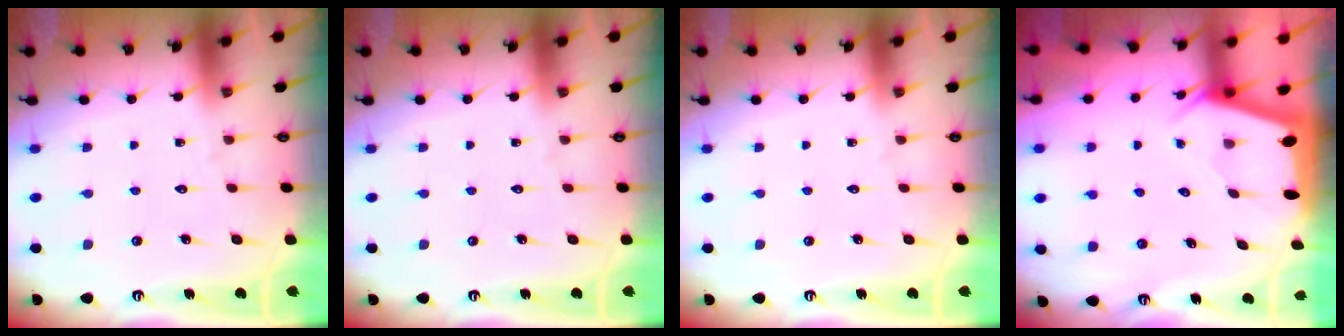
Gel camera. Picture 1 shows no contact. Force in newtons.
{"total": 0.0}
{"total": 0.0}
{"total": 2.0, "press": 2.0, "slide": 0.2}